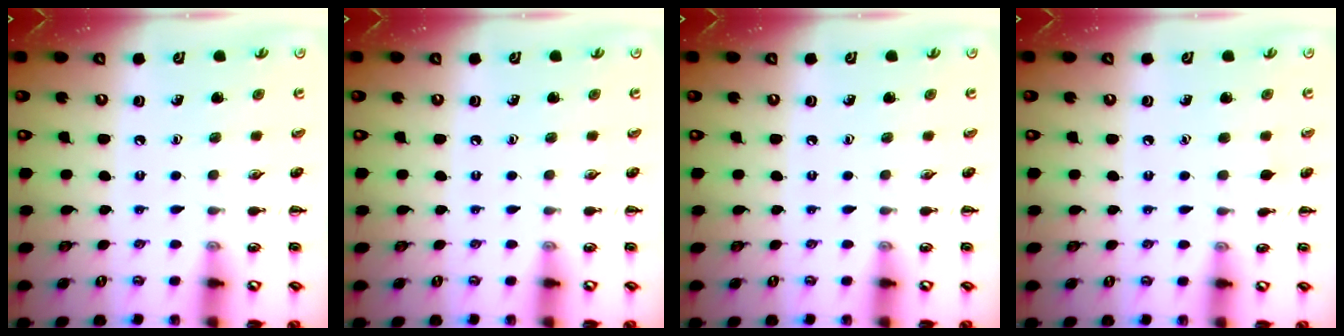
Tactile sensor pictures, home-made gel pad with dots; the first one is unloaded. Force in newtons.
{"total": 0.0}
{"total": 0.0}
{"total": 3.4, "press": 3.3, "slide": 1.0}